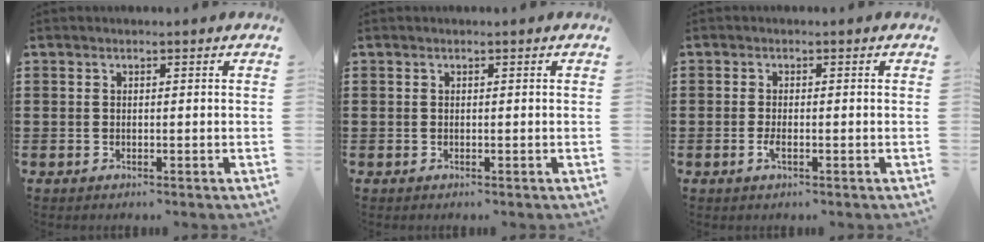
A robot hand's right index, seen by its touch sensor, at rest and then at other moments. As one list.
[{"total": 0.0}, {"total": 1.5, "force": [-0.5, 0.4, 1.4], "torque": [-0.032, -0.004, -0.011]}]